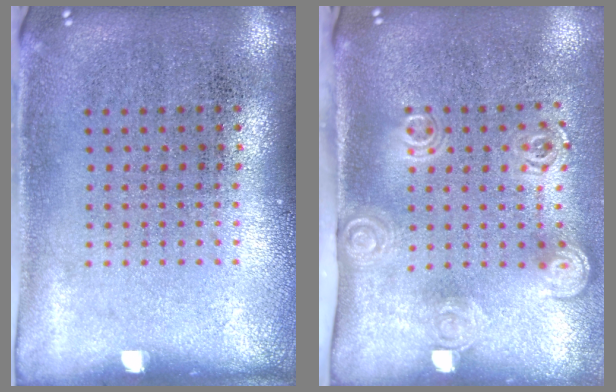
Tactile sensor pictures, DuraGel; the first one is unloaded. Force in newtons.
{"total": 2.0, "press": 1.4, "slide": 1.5}